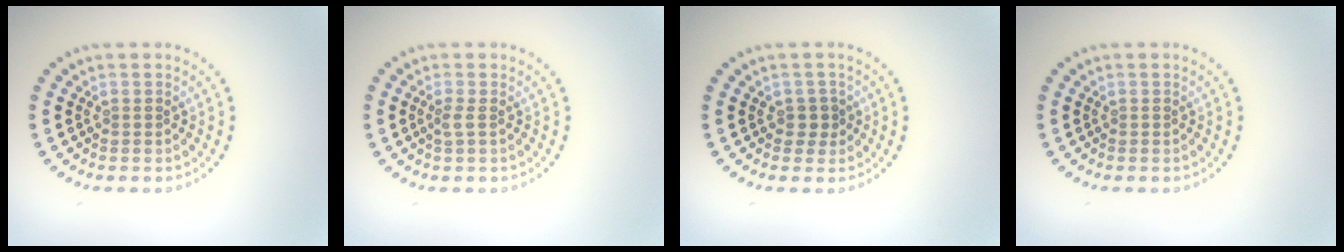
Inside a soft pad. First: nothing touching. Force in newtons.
{"total": 1.0, "press": 0.8, "slide": 0.6}
{"total": 1.3, "press": 1.1, "slide": 0.6}
{"total": 0.0}